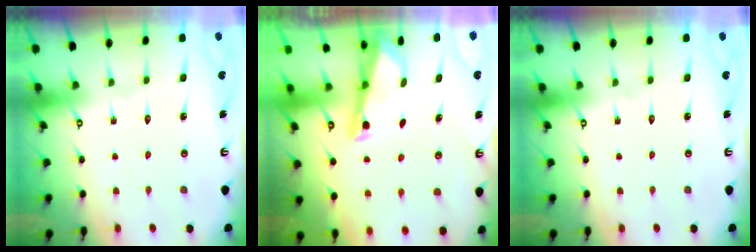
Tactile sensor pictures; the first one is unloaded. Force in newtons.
{"total": 2.5, "press": 2.5, "slide": 0.0}
{"total": 0.0}